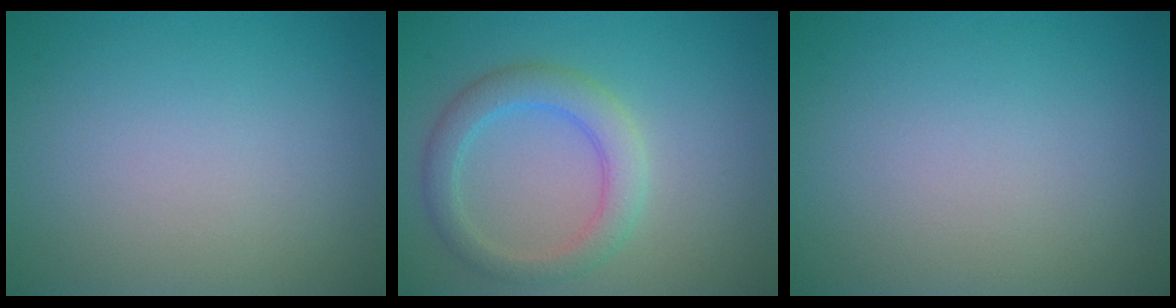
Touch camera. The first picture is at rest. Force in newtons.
{"total": 3.4, "press": 3.4, "slide": 0.1}
{"total": 0.0}